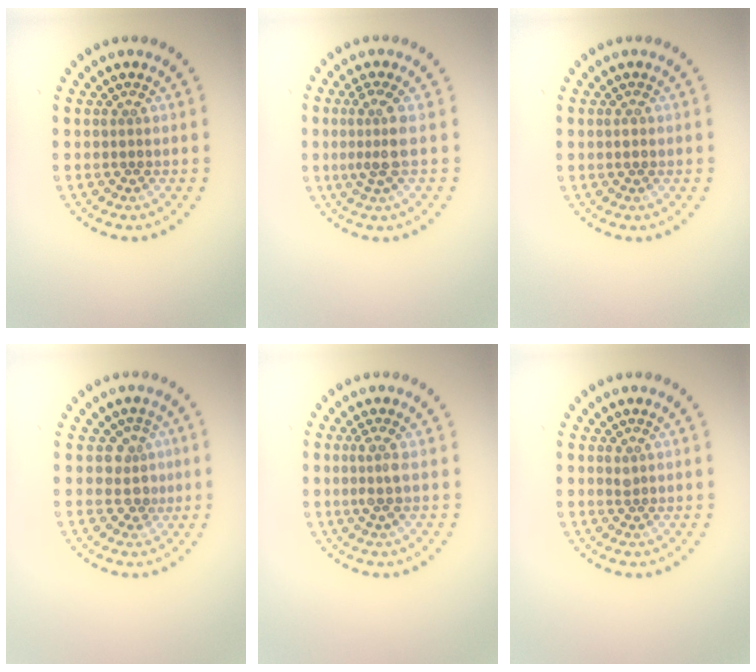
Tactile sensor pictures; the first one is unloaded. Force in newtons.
{"total": 2.6, "press": 2.0, "slide": 1.7}
{"total": 0.8, "press": 0.8, "slide": 0.2}
{"total": 2.2, "press": 1.6, "slide": 1.5}
{"total": 1.5, "press": 1.2, "slide": 0.9}
{"total": 0.7, "press": 0.5, "slide": 0.5}